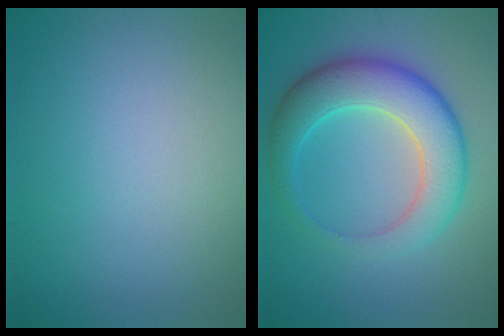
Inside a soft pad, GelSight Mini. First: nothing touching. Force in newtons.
{"total": 7.2, "press": 7.2, "slide": 0.2}